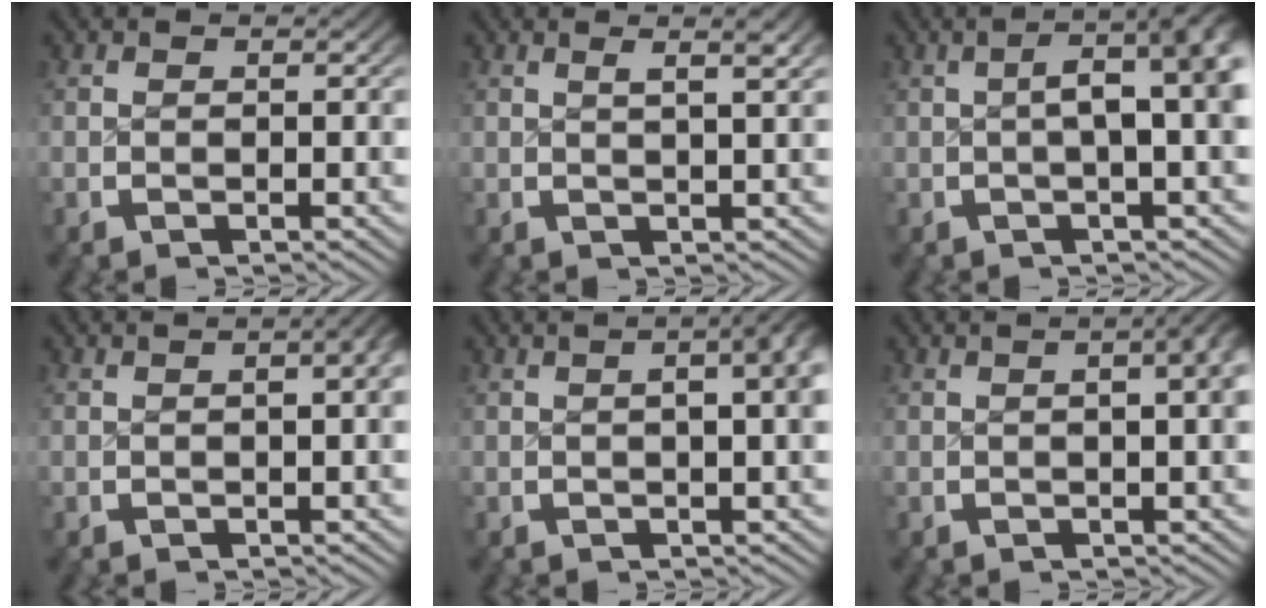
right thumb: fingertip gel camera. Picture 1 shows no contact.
{"total": 2.4, "force": [1.2, 0.2, 2.1], "torque": [-0.026, 0.003, 0.021]}
{"total": 6.1, "force": [0.9, 2.0, 5.7], "torque": [-0.073, 0.016, 0.008]}
{"total": 5.0, "force": [0.9, 2.1, 4.4], "torque": [-0.036, 0.023, 0.003]}
{"total": 7.8, "force": [2.2, 4.1, 6.3], "torque": [-0.053, 0.032, 0.012]}
{"total": 7.1, "force": [1.9, 3.5, 5.9], "torque": [-0.045, 0.031, 0.009]}